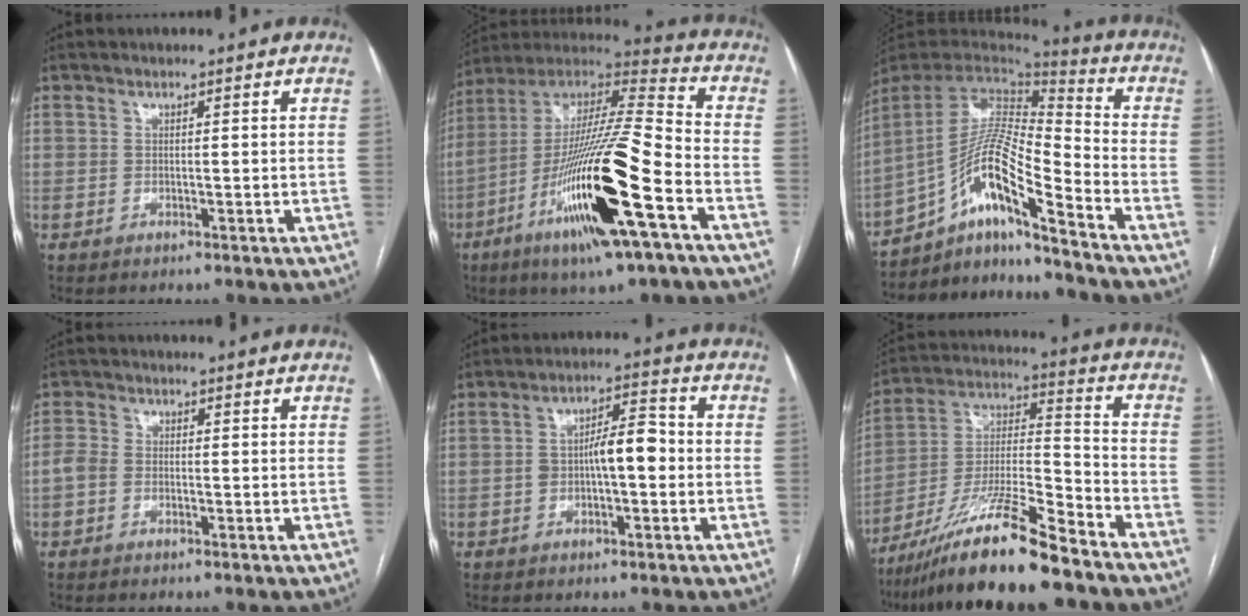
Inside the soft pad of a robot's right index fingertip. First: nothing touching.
{"total": 24.0, "force": [-9.2, 1.8, 22.2], "torque": [-0.421, -0.033, -0.166]}
{"total": 15.1, "force": [-9.7, 1.1, 11.5], "torque": [-0.215, 0.015, -0.171]}
{"total": 2.3, "force": [-0.7, 1.8, 1.3], "torque": [-0.032, 0.010, -0.017]}
{"total": 6.6, "force": [-0.6, 2.3, 6.2], "torque": [-0.109, 0.027, -0.012]}
{"total": 17.3, "force": [-13.1, 1.0, 11.2], "torque": [-0.222, -0.018, -0.236]}